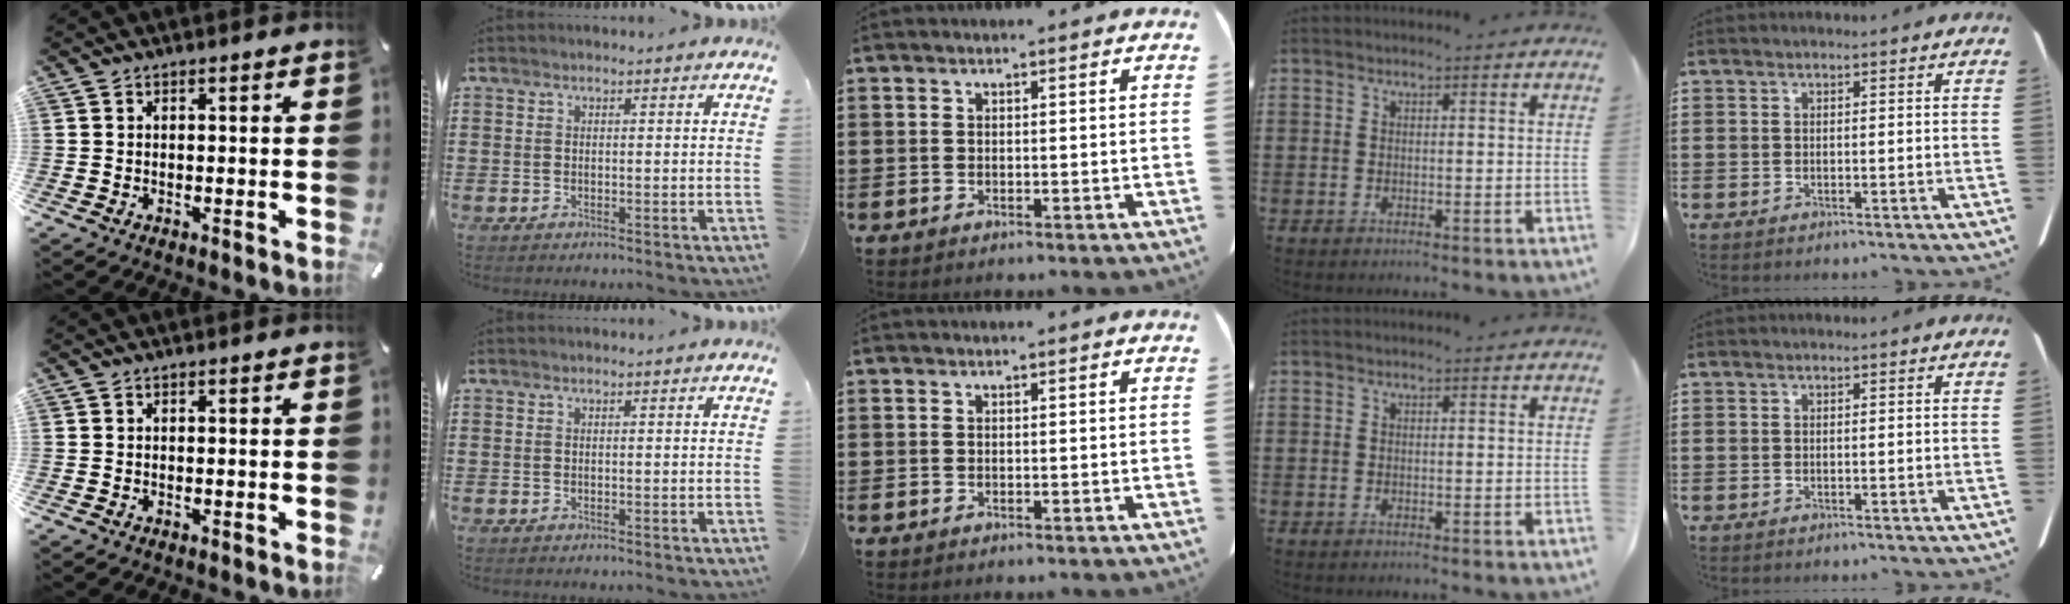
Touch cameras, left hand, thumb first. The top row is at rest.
{}